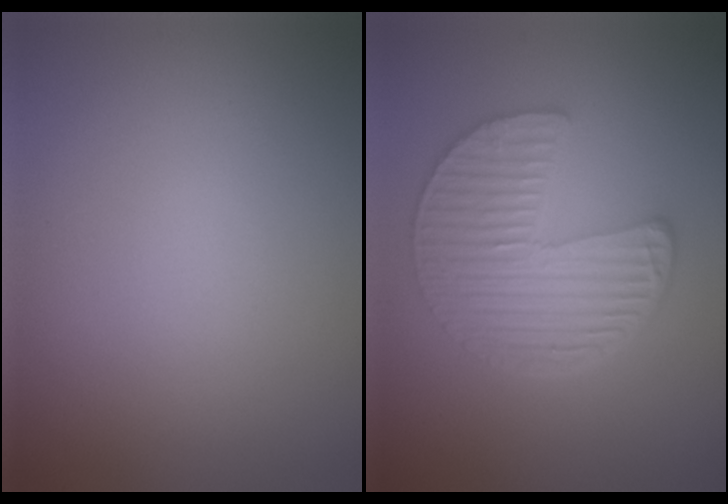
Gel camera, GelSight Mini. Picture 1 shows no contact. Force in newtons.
{"total": 6.4, "press": 4.7, "slide": 4.4}